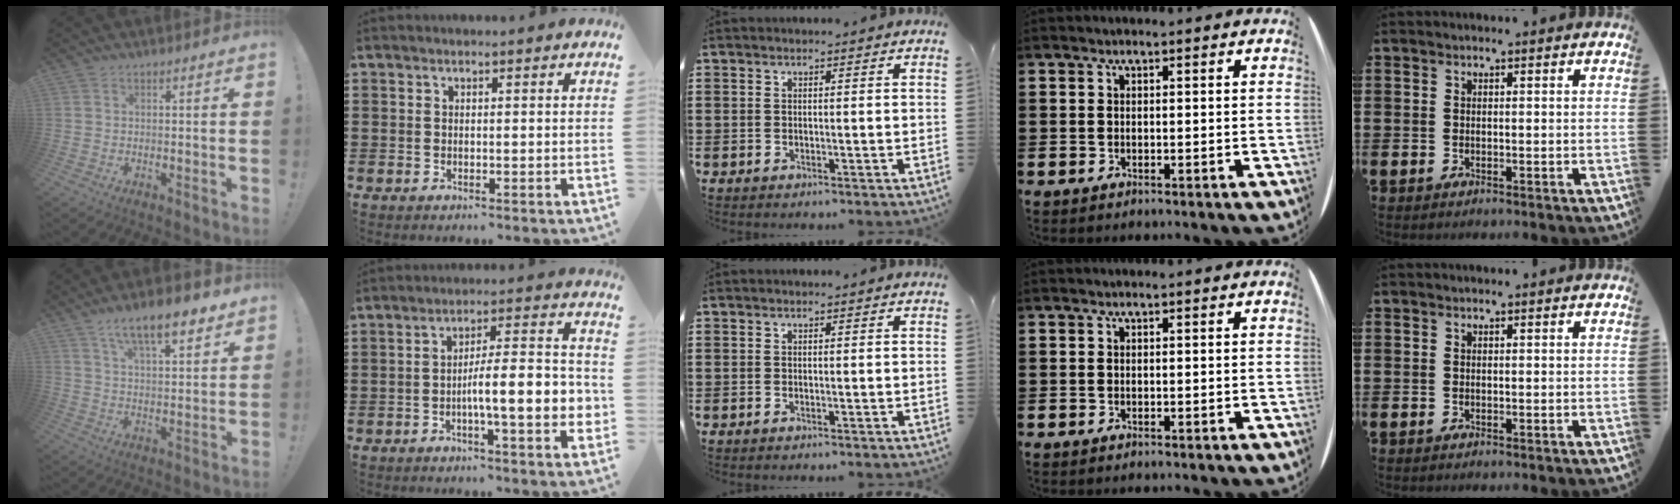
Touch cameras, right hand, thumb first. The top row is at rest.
{"thumb": {"total": 12.1, "force": [8.1, 3.6, 8.2], "torque": [-0.129, -0.043, 0.137]}, "index": {"total": 9.6, "force": [-2.5, 2.2, 9.0], "torque": [-0.135, -0.007, -0.046]}}